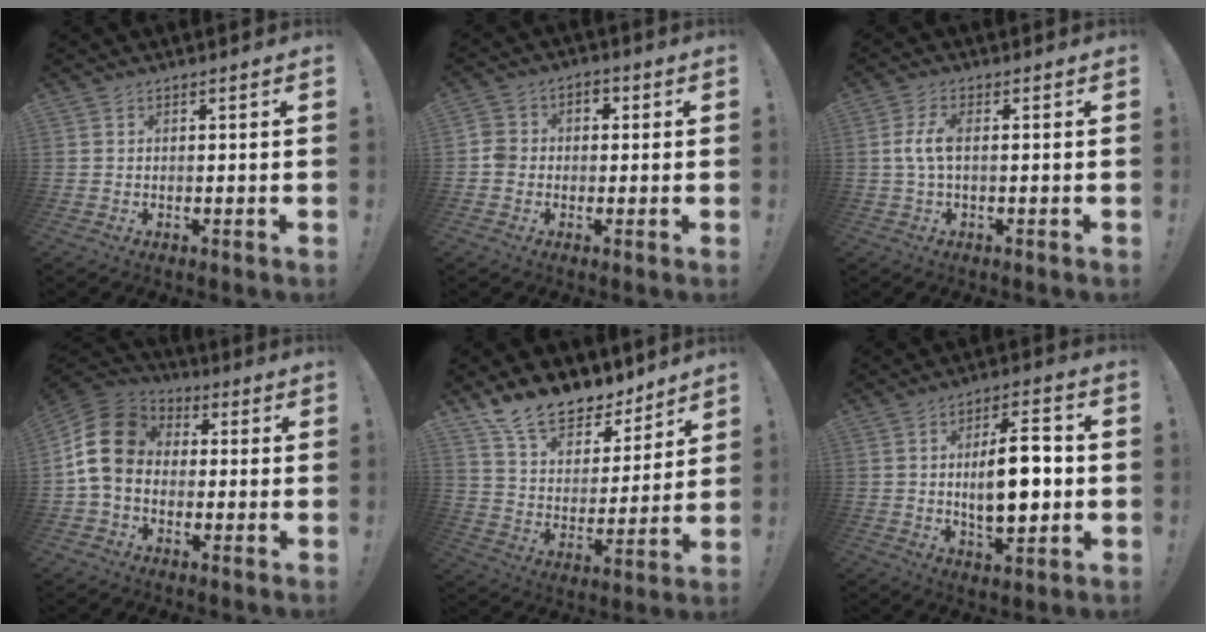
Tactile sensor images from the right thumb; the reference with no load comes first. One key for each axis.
{"total": 5.1, "fx": -1.7, "fy": 4.4, "fz": 1.8, "tx": -0.023, "ty": 0.018, "tz": -0.031}
{"total": 5.6, "fx": -0.1, "fy": 2.1, "fz": 5.2, "tx": -0.110, "ty": 0.003, "tz": -0.001}
{"total": 14.6, "fx": 0.8, "fy": 11.2, "fz": 9.3, "tx": -0.157, "ty": 0.015, "tz": 0.019}
{"total": 14.4, "fx": 12.2, "fy": 6.1, "fz": 4.5, "tx": -0.092, "ty": -0.095, "tz": 0.224}
{"total": 13.9, "fx": -0.4, "fy": 5.9, "fz": 12.5, "tx": -0.195, "ty": -0.001, "tz": -0.014}